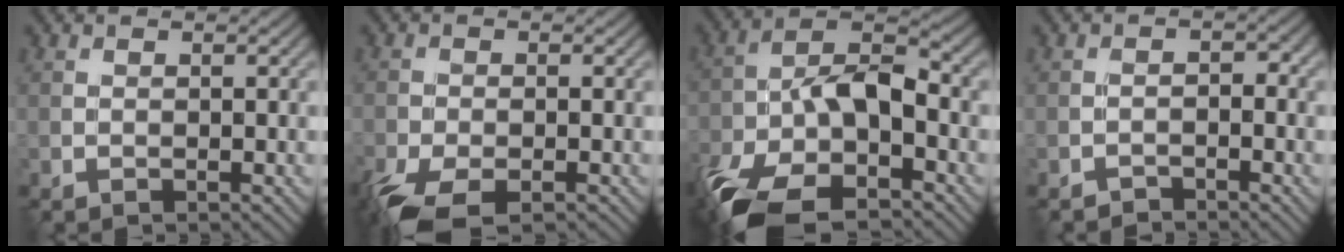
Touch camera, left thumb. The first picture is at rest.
{"total": 6.7, "force": [-4.4, 2.6, 4.3], "torque": [-0.089, -0.021, -0.084]}
{"total": 13.7, "force": [-6.9, 6.2, 10.1], "torque": [-0.207, -0.023, -0.136]}
{"total": 1.7, "force": [-1.4, 0.7, 0.5], "torque": [-0.005, 0.005, -0.029]}